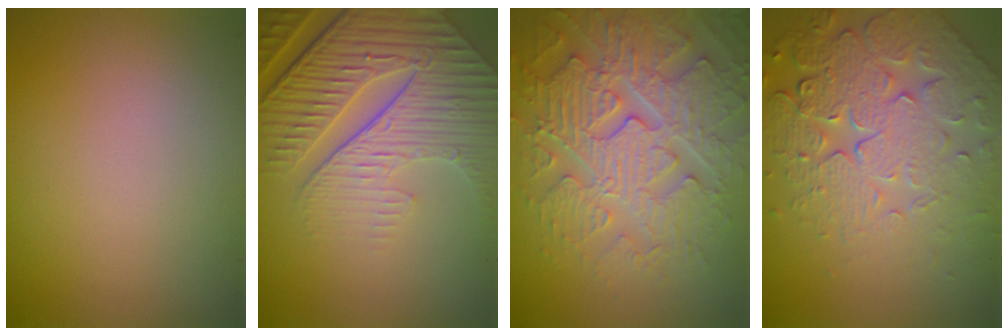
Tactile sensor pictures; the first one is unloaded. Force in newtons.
{"total": 8.7, "press": 6.1, "slide": 6.1}
{"total": 7.0, "press": 5.9, "slide": 3.8}
{"total": 7.9, "press": 5.6, "slide": 5.5}